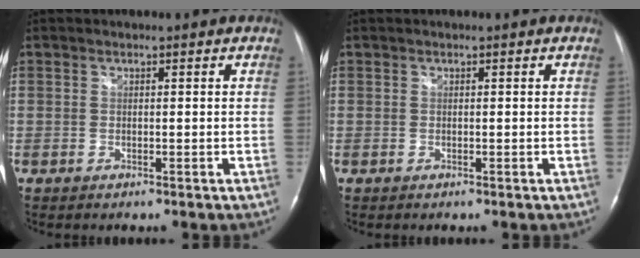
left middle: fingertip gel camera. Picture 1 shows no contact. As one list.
[{"total": 0.0}]